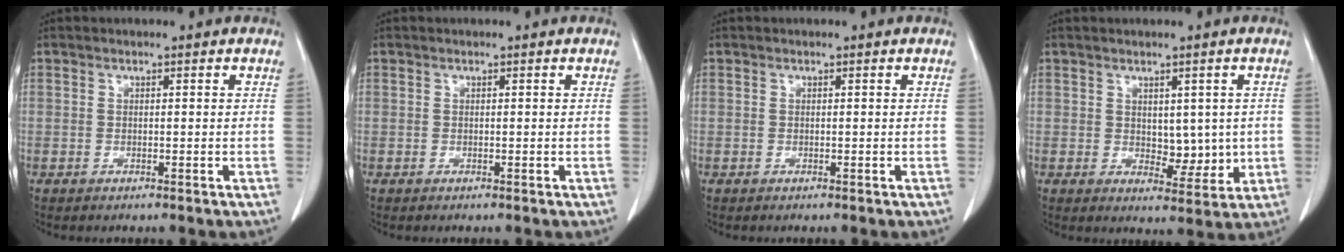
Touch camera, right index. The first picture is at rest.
{"total": 0.0}
{"total": 0.0}
{"total": 4.9, "force": [0.3, 2.9, 4.0], "torque": [-0.044, -0.006, 0.014]}